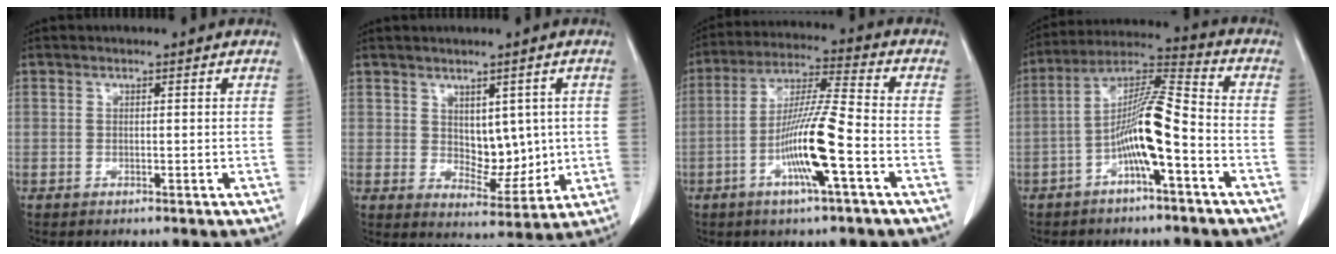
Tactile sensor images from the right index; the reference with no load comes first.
{"total": 8.7, "force": [1.2, 5.5, 6.7], "torque": [-0.101, 0.002, 0.041]}
{"total": 12.4, "force": [-4.3, 0.3, 11.6], "torque": [-0.226, 0.000, -0.082]}
{"total": 11.6, "force": [-4.0, 1.3, 10.8], "torque": [-0.208, 0.024, -0.073]}